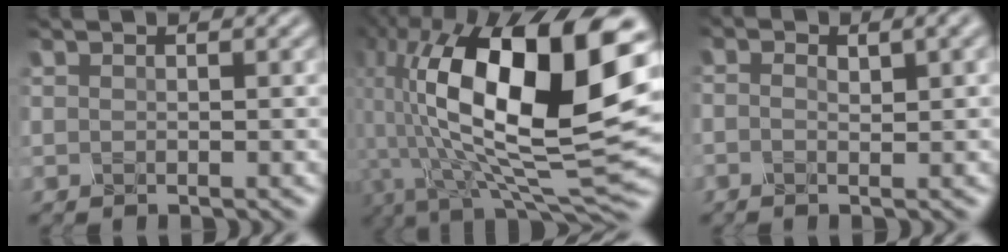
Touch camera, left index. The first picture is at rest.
{"total": 17.3, "force": [0.0, 7.5, 15.6], "torque": [-0.283, 0.020, 0.007]}
{"total": 1.5, "force": [-0.7, -0.3, 1.3], "torque": [-0.023, 0.001, 0.001]}